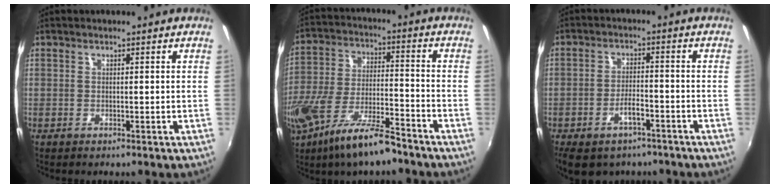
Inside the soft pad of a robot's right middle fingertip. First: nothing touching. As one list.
[{"total": 15.0, "force": [-9.9, 4.2, 10.5], "torque": [-0.212, -0.032, -0.176]}, {"total": 8.3, "force": [-5.4, 4.1, 4.9], "torque": [-0.102, -0.004, -0.080]}]